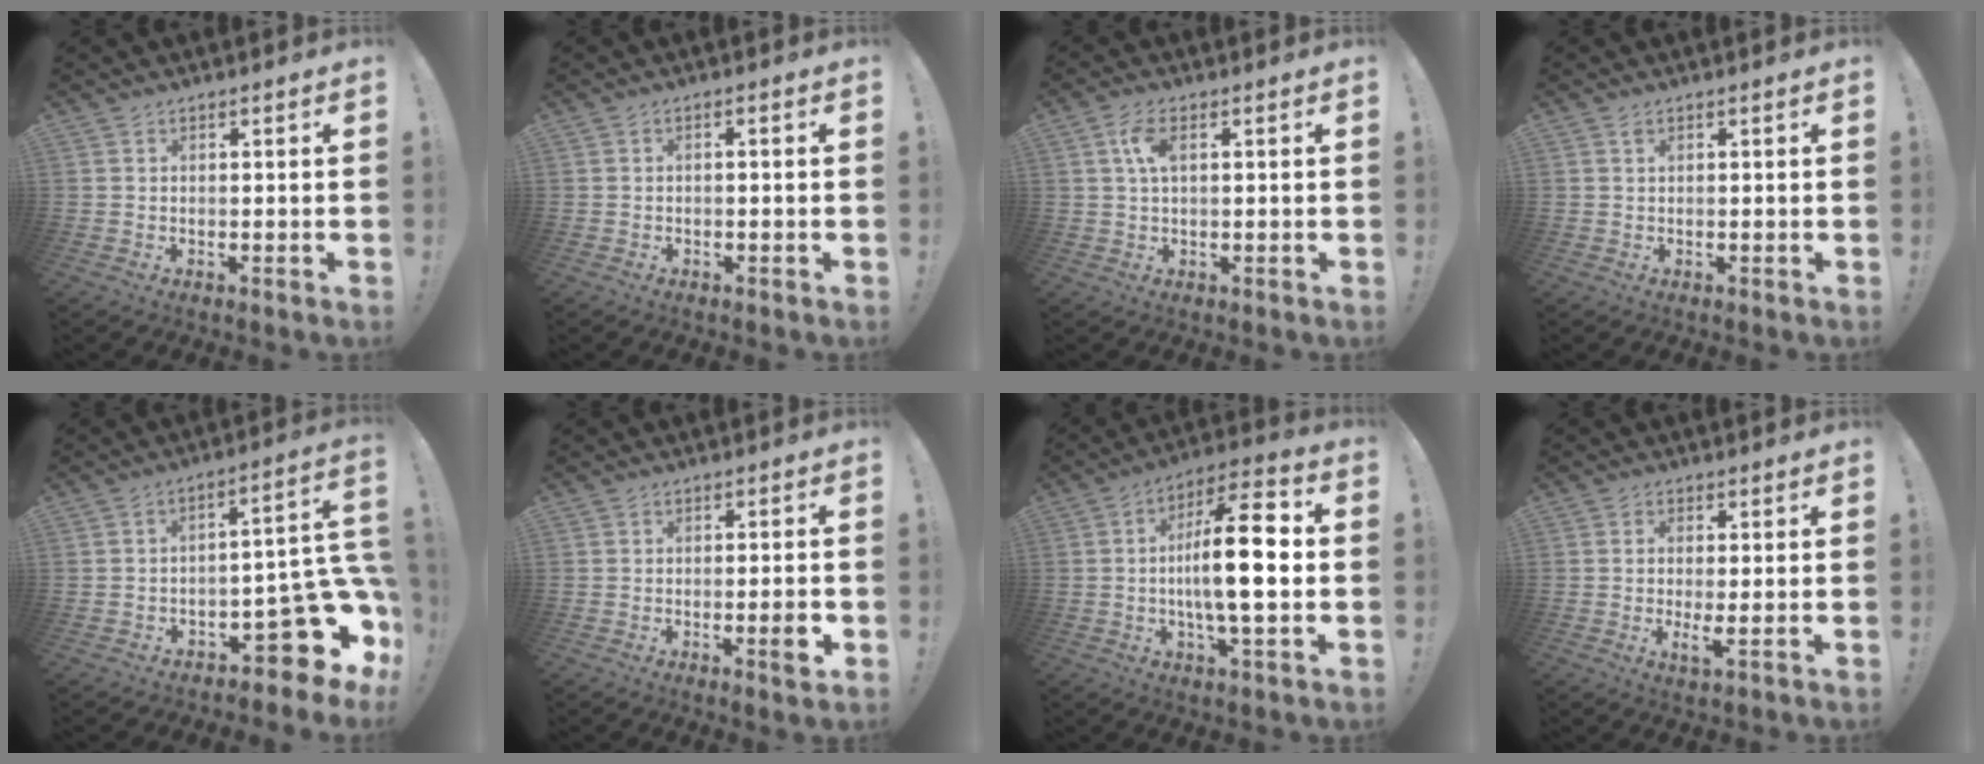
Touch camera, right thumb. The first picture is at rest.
{"total": 1.2, "force": [-0.8, -0.1, 0.8], "torque": [-0.017, 0.003, -0.014]}
{"total": 5.2, "force": [1.5, 2.5, 4.4], "torque": [-0.087, 0.007, 0.027]}
{"total": 0.9, "force": [0.6, 0.4, 0.6], "torque": [-0.020, 0.004, 0.012]}
{"total": 16.5, "force": [-7.2, 6.7, 13.2], "torque": [-0.135, 0.029, -0.104]}
{"total": 3.5, "force": [-1.1, 0.2, 3.3], "torque": [-0.048, -0.004, -0.018]}
{"total": 17.4, "force": [-1.1, 4.8, 16.7], "torque": [-0.277, 0.003, -0.026]}
{"total": 3.5, "force": [0.1, 0.1, 3.5], "torque": [-0.059, -0.017, 0.000]}